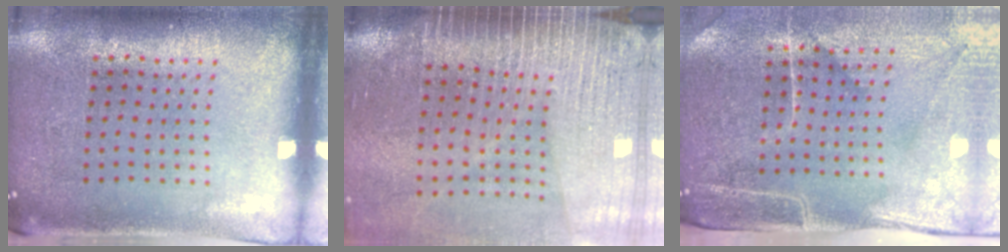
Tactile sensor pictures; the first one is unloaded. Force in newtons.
{"total": 4.0, "press": 3.4, "slide": 2.0}
{"total": 4.5, "press": 3.8, "slide": 2.4}